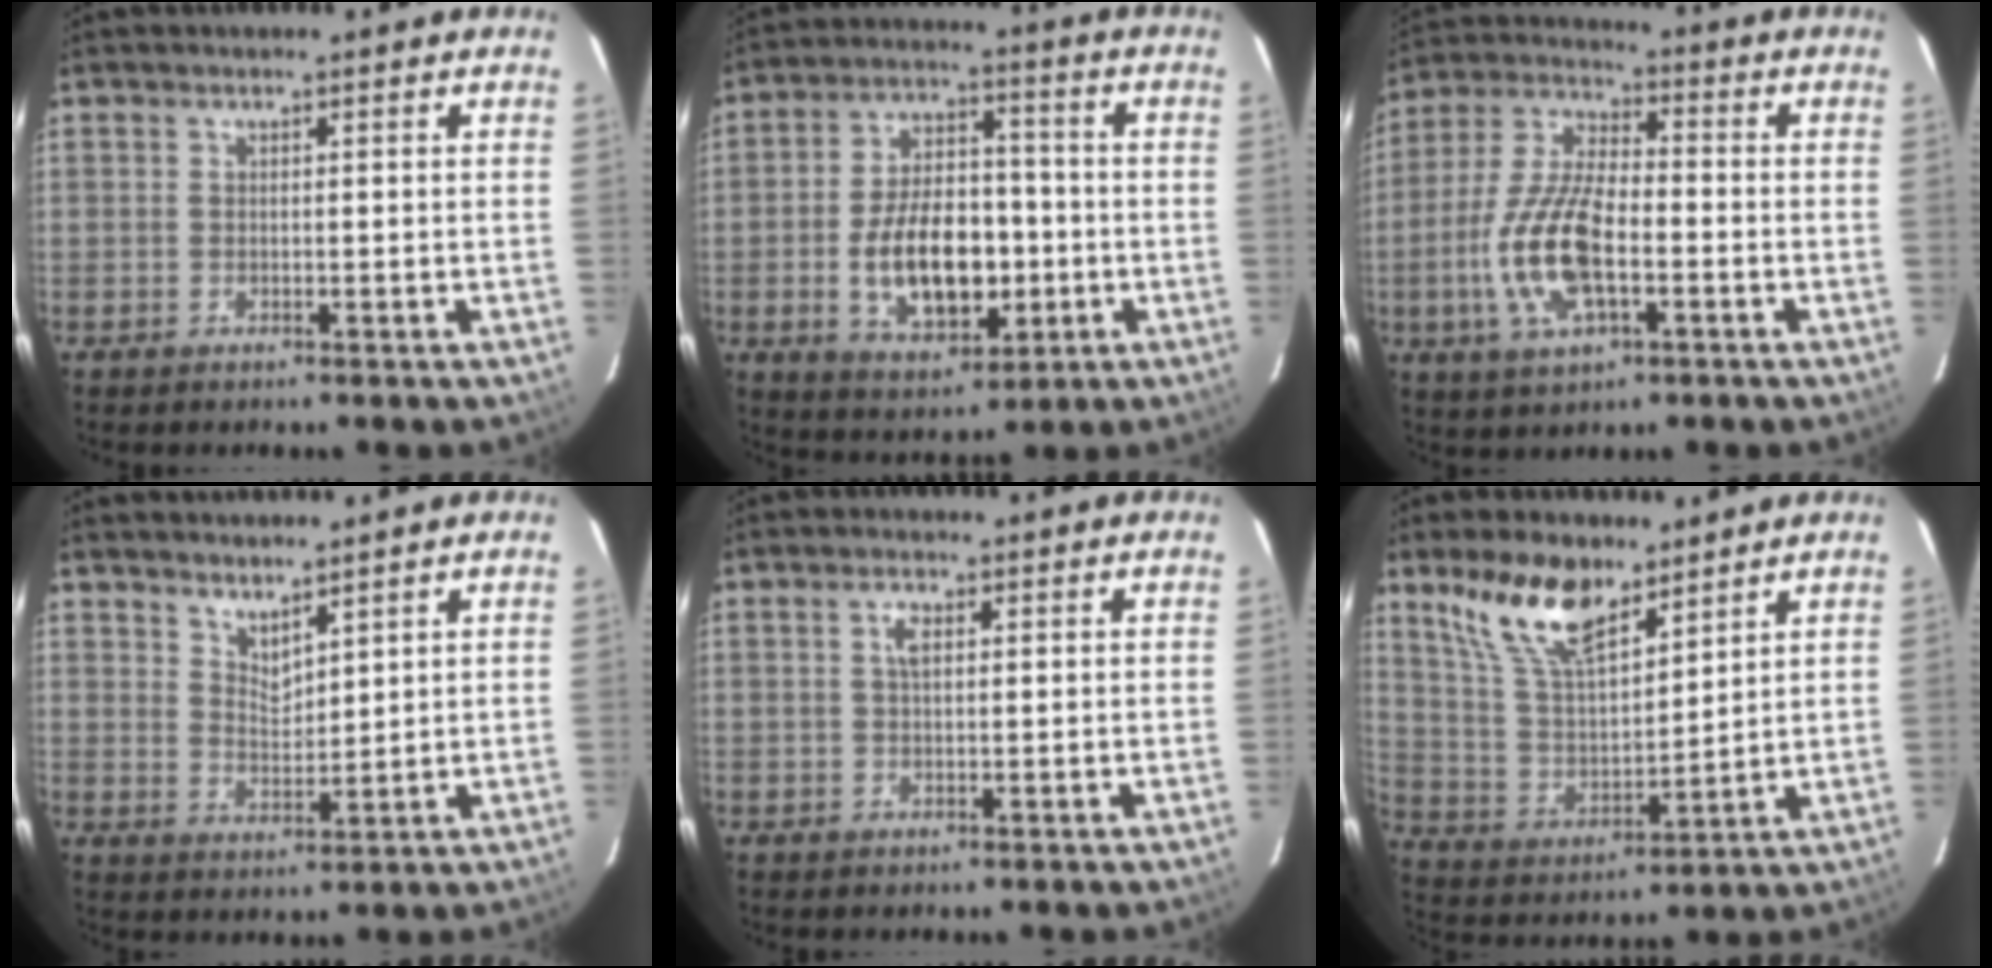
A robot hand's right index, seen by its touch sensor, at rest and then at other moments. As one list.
[{"total": 14.8, "force": [-3.1, 8.4, 11.7], "torque": [-0.225, 0.011, -0.035]}, {"total": 14.7, "force": [-3.9, 6.3, 12.7], "torque": [-0.273, -0.001, -0.075]}, {"total": 4.0, "force": [3.6, 1.0, 1.6], "torque": [-0.024, -0.006, 0.063]}, {"total": 2.2, "force": [0.6, 1.0, 1.8], "torque": [-0.035, 0.005, 0.012]}, {"total": 13.1, "force": [9.2, 5.0, 7.8], "torque": [-0.153, 0.013, 0.188]}]